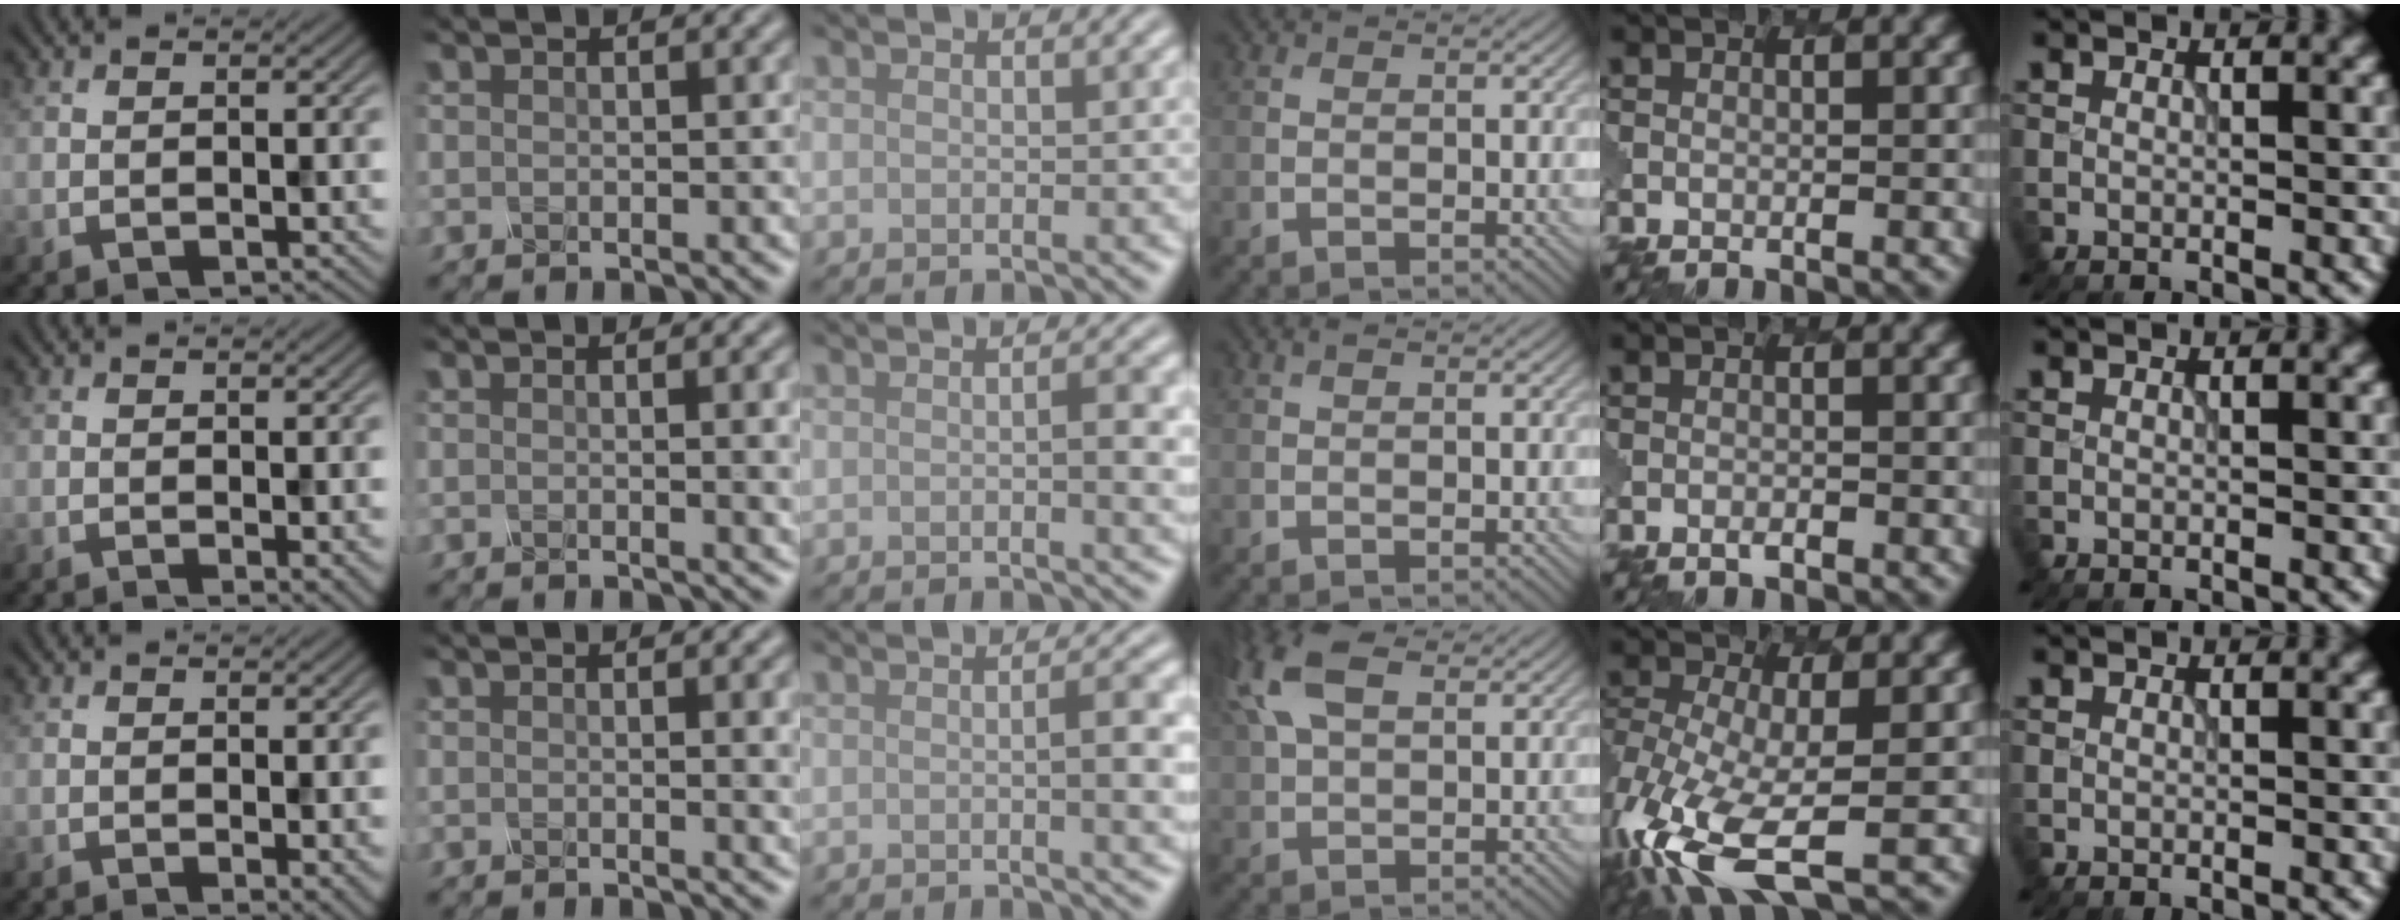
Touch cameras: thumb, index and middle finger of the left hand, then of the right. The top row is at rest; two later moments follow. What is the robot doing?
{"motion": "unscrew", "object": "spray bottle"}